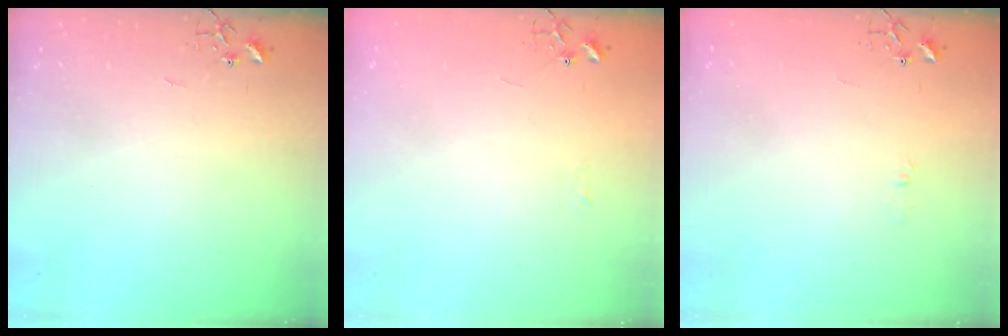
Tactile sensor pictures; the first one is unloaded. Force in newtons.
{"total": 3.8, "press": 3.8, "slide": 0.6}
{"total": 3.5, "press": 3.5, "slide": 0.4}